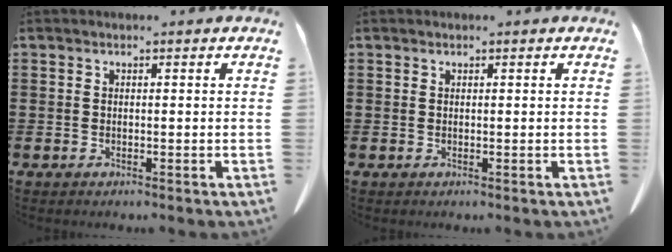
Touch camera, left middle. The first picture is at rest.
{"total": 0.0}